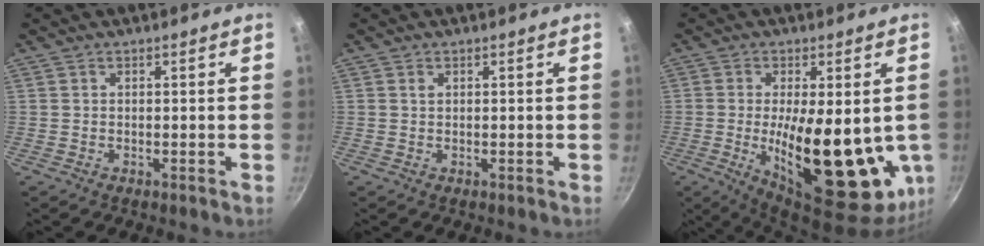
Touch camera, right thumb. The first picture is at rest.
{"total": 0.7, "force": [0.3, 0.4, 0.4], "torque": [-0.007, 0.000, 0.006]}
{"total": 22.8, "force": [-2.1, 9.1, 20.8], "torque": [-0.293, -0.025, -0.016]}